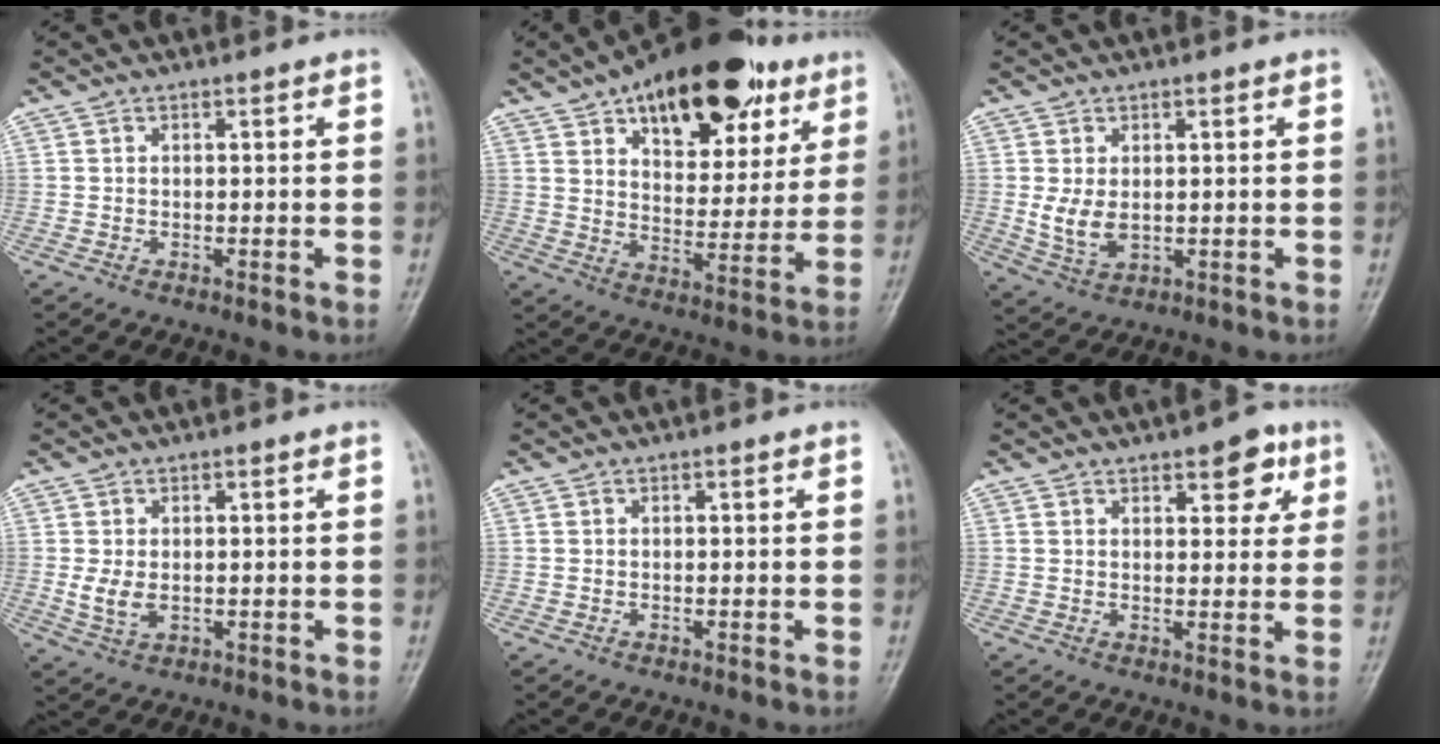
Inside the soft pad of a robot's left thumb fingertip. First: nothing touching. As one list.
[{"total": 24.0, "force": [13.1, 12.2, 15.9], "torque": [-0.192, -0.025, 0.200]}, {"total": 5.1, "force": [0.4, 3.3, 3.9], "torque": [-0.070, -0.012, 0.017]}, {"total": 3.9, "force": [0.0, 2.5, 3.0], "torque": [-0.059, -0.008, 0.004]}, {"total": 0.0}, {"total": 6.2, "force": [3.2, 3.1, 4.3], "torque": [-0.025, -0.011, 0.035]}]